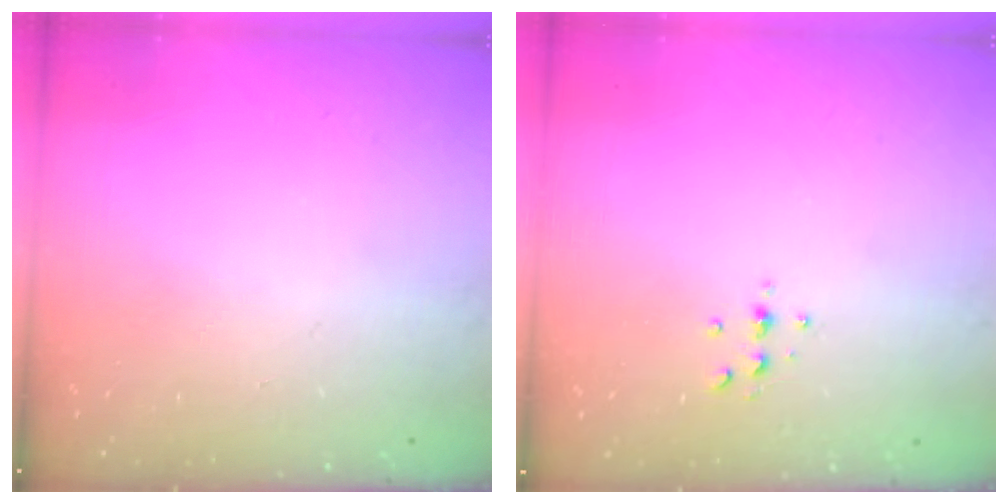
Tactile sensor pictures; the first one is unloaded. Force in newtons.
{"total": 3.0, "press": 3.0, "slide": 0.4}